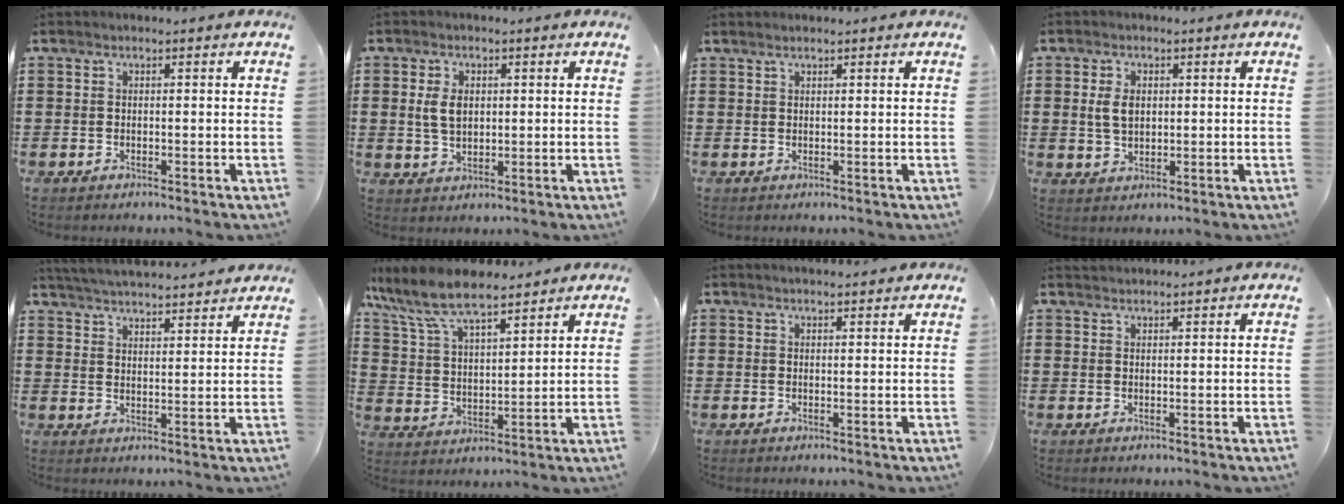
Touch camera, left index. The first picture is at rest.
{"total": 4.2, "force": [0.9, 2.6, 3.1], "torque": [-0.076, 0.007, 0.013]}
{"total": 0.9, "force": [0.8, 0.2, 0.3], "torque": [-0.007, 0.000, 0.015]}
{"total": 3.8, "force": [0.8, 2.4, 2.8], "torque": [-0.069, 0.005, 0.010]}
{"total": 4.3, "force": [4.2, -0.2, 0.5], "torque": [-0.027, -0.025, 0.073]}
{"total": 9.2, "force": [7.7, 2.3, 4.5], "torque": [-0.119, -0.030, 0.137]}
{"total": 1.2, "force": [1.2, 0.1, 0.2], "torque": [-0.006, 0.000, 0.024]}
{"total": 1.3, "force": [1.3, 0.1, 0.0], "torque": [-0.002, 0.000, 0.026]}